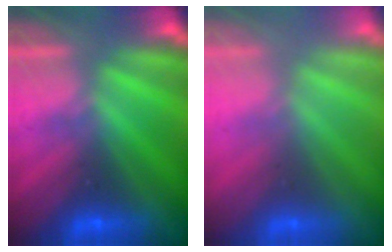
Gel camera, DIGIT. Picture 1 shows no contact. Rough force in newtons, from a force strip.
{"total": 3.2}